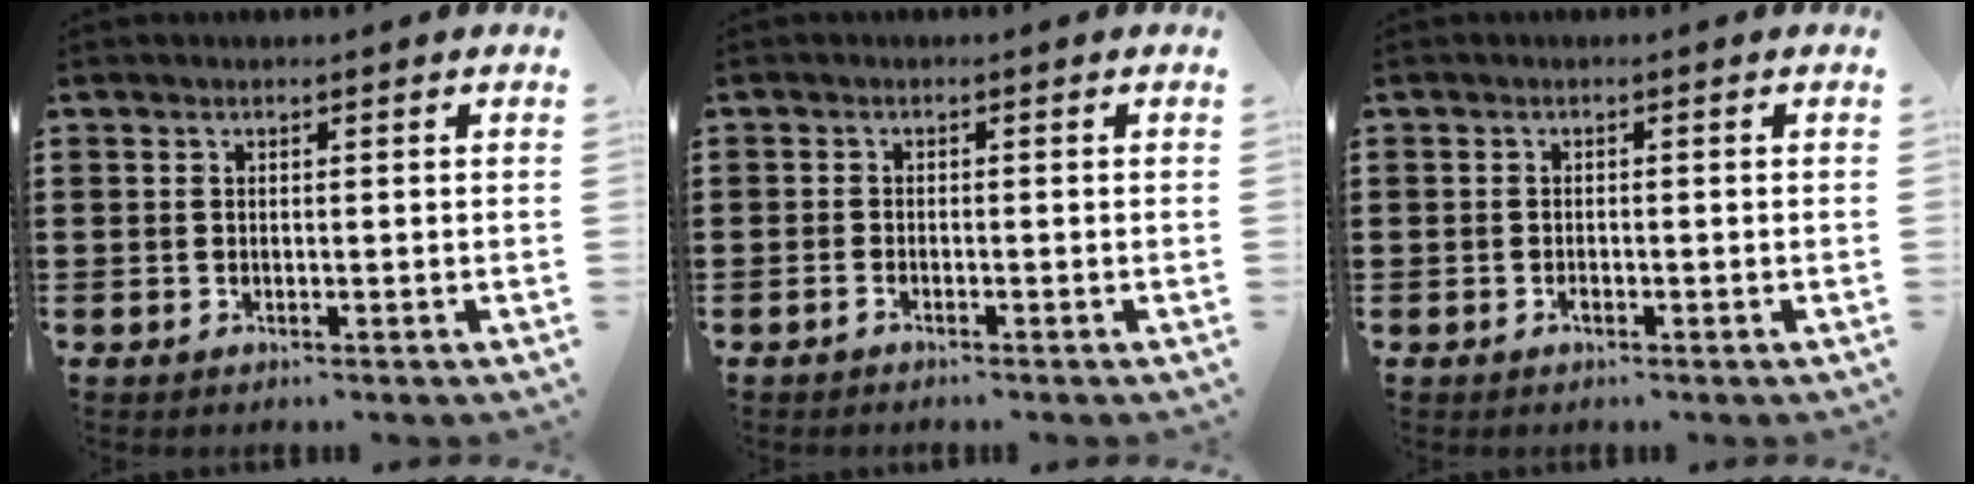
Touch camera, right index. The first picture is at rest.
{"total": 1.0, "force": [-1.0, 0.0, 0.3], "torque": [-0.008, -0.006, -0.019]}
{"total": 0.8, "force": [-0.5, 0.4, 0.4], "torque": [-0.010, -0.004, -0.009]}